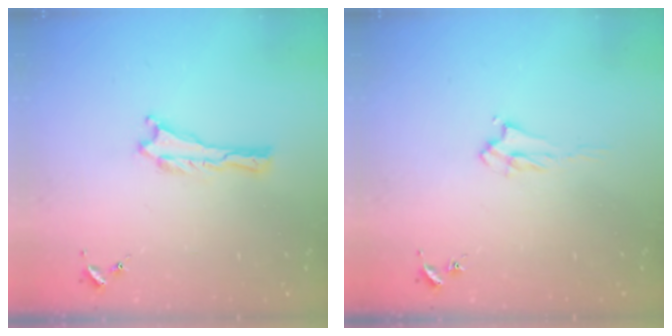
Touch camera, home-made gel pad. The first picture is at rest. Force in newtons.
{"total": 2.2, "press": 2.2, "slide": 0.4}